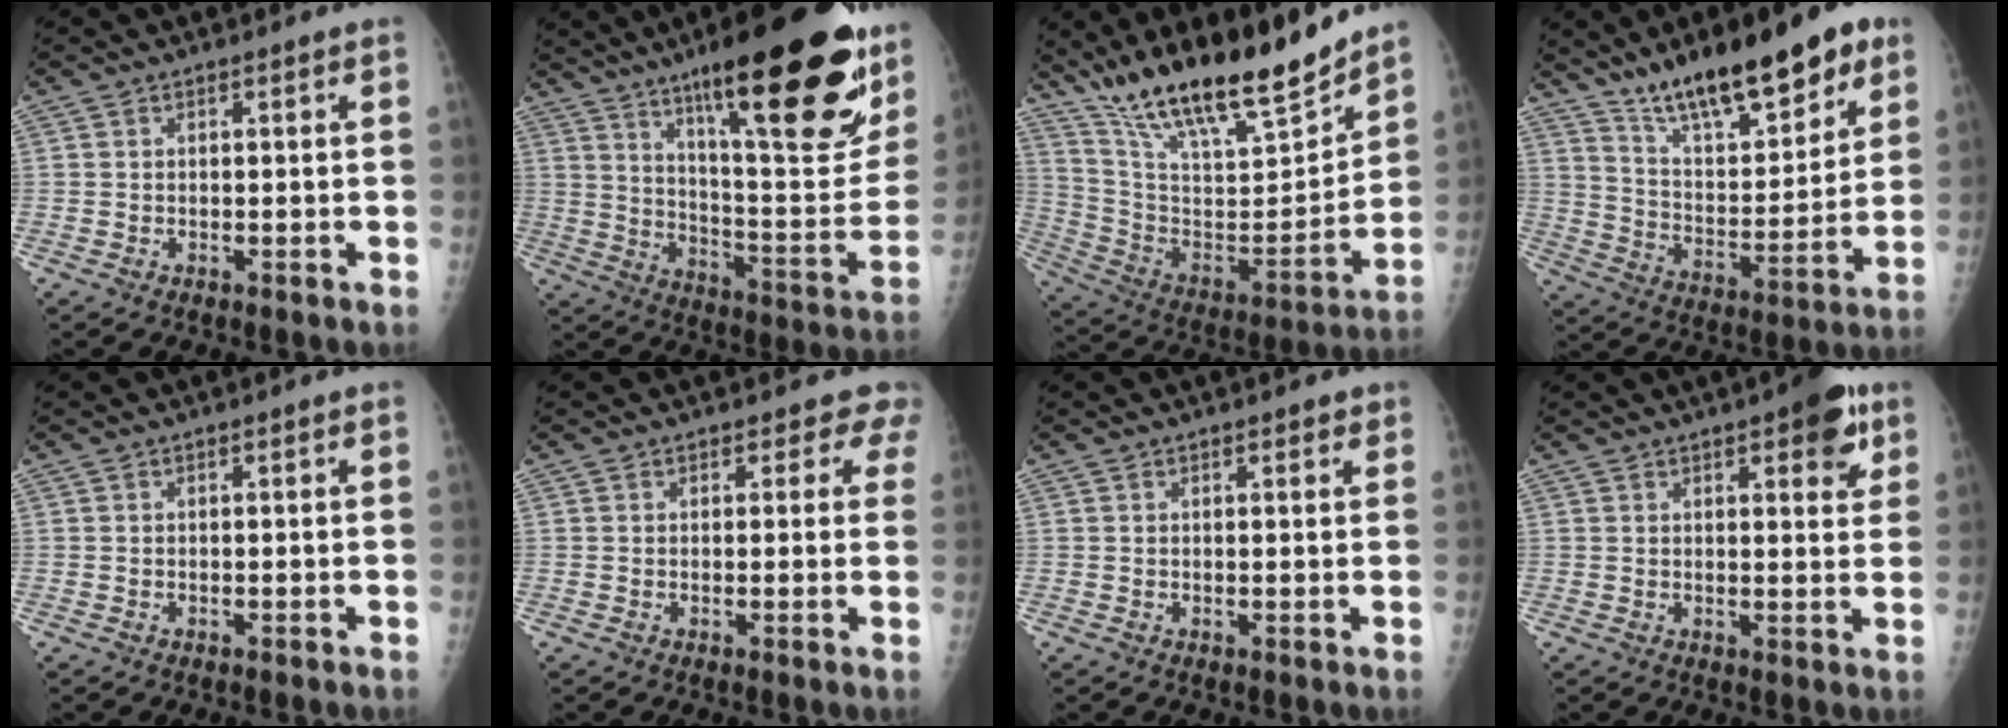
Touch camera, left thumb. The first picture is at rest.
{"total": 30.7, "force": [17.5, 7.5, 24.1], "torque": [-0.308, -0.062, 0.271]}
{"total": 25.0, "force": [19.8, 5.6, 14.1], "torque": [-0.210, -0.089, 0.343]}
{"total": 21.5, "force": [14.4, 6.9, 14.4], "torque": [-0.189, -0.063, 0.241]}
{"total": 0.0}
{"total": 3.5, "force": [3.0, 1.9, -0.1], "torque": [0.038, -0.015, 0.010]}
{"total": 1.9, "force": [1.3, 1.0, 1.0], "torque": [0.007, -0.004, 0.011]}
{"total": 7.9, "force": [4.2, 2.9, 6.1], "torque": [-0.055, -0.014, 0.048]}